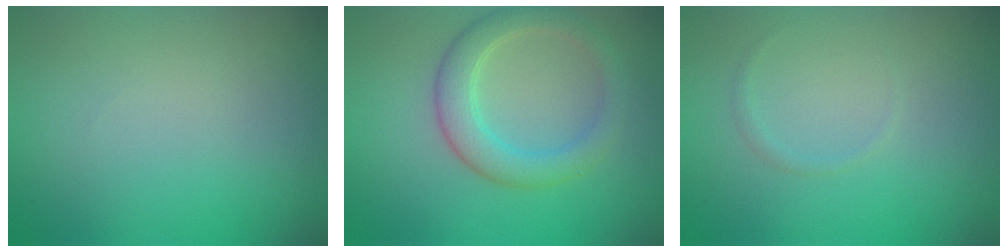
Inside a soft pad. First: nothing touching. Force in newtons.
{"total": 4.0, "press": 4.0, "slide": 0.2}
{"total": 0.6, "press": 0.6, "slide": 0.1}